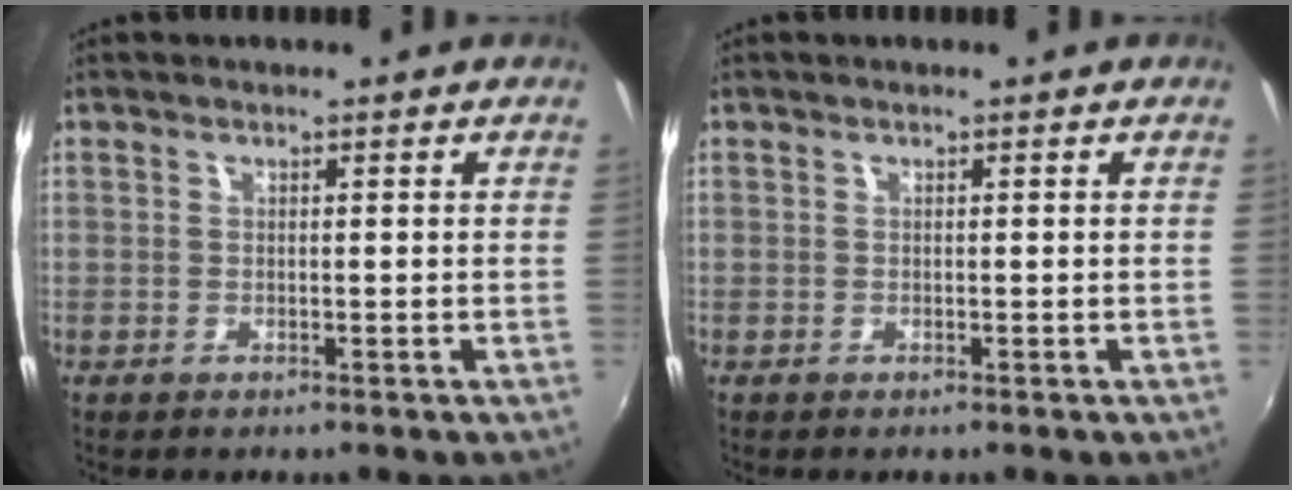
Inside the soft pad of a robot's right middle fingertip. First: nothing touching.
{"total": 0.0}